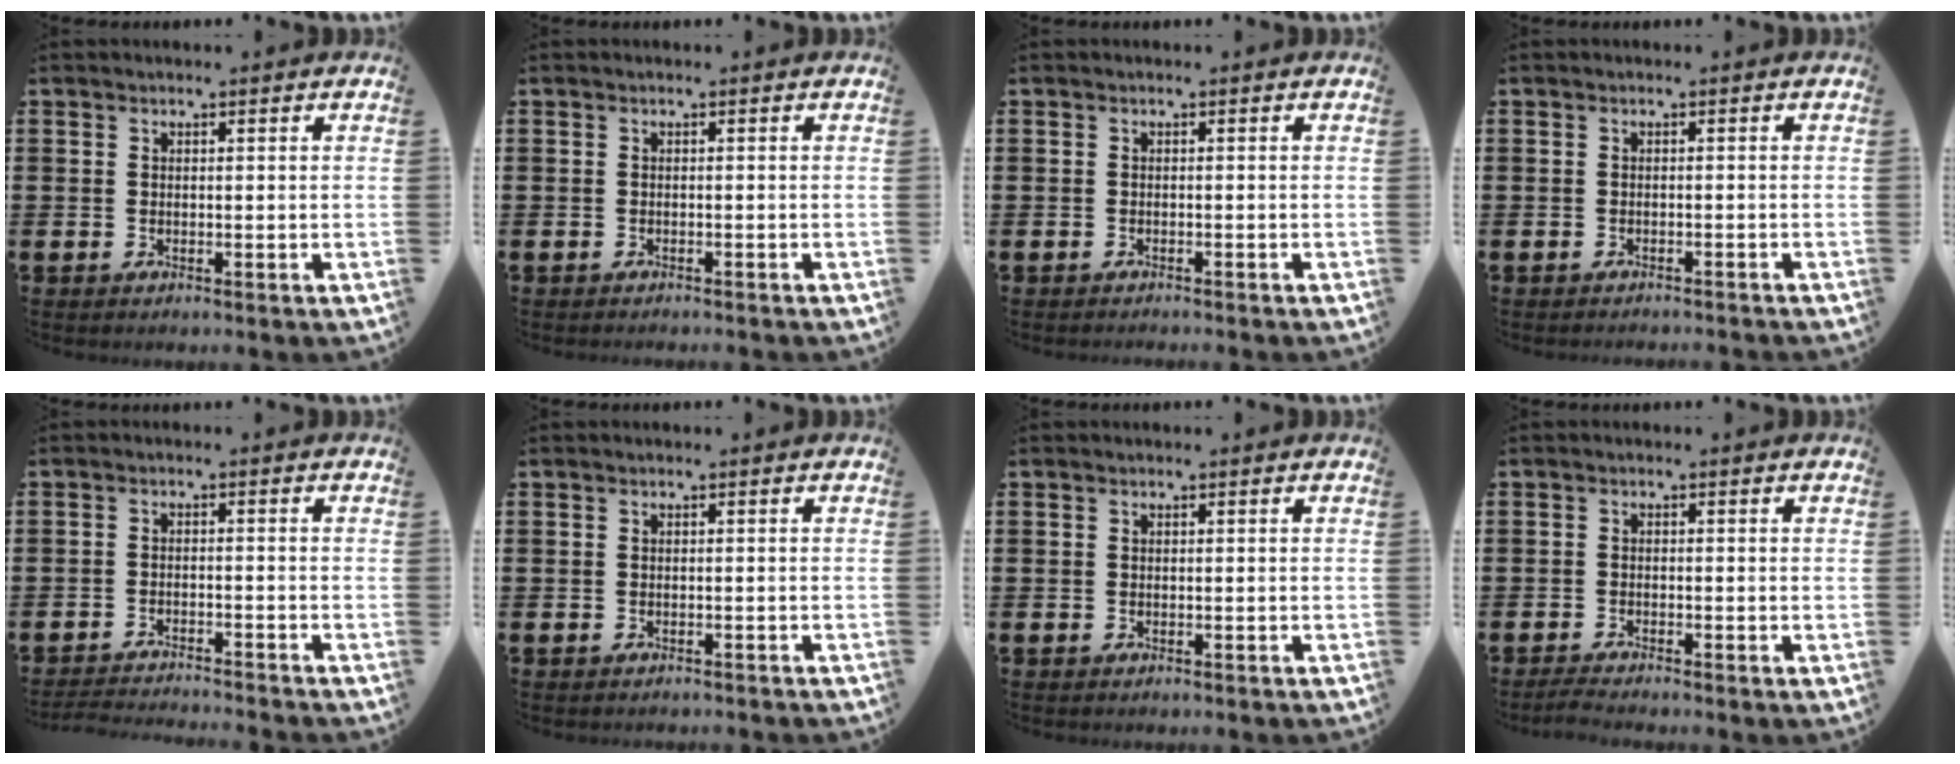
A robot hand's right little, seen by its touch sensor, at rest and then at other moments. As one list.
[{"total": 0.0}, {"total": 0.0}, {"total": 0.7, "force": [-0.7, -0.1, 0.0], "torque": [0.001, -0.001, -0.015]}, {"total": 2.4, "force": [-2.4, -0.3, 0.1], "torque": [-0.002, 0.002, -0.050]}, {"total": 0.0}, {"total": 0.0}, {"total": 1.4, "force": [-1.2, 0.0, 0.6], "torque": [-0.011, 0.001, -0.024]}]